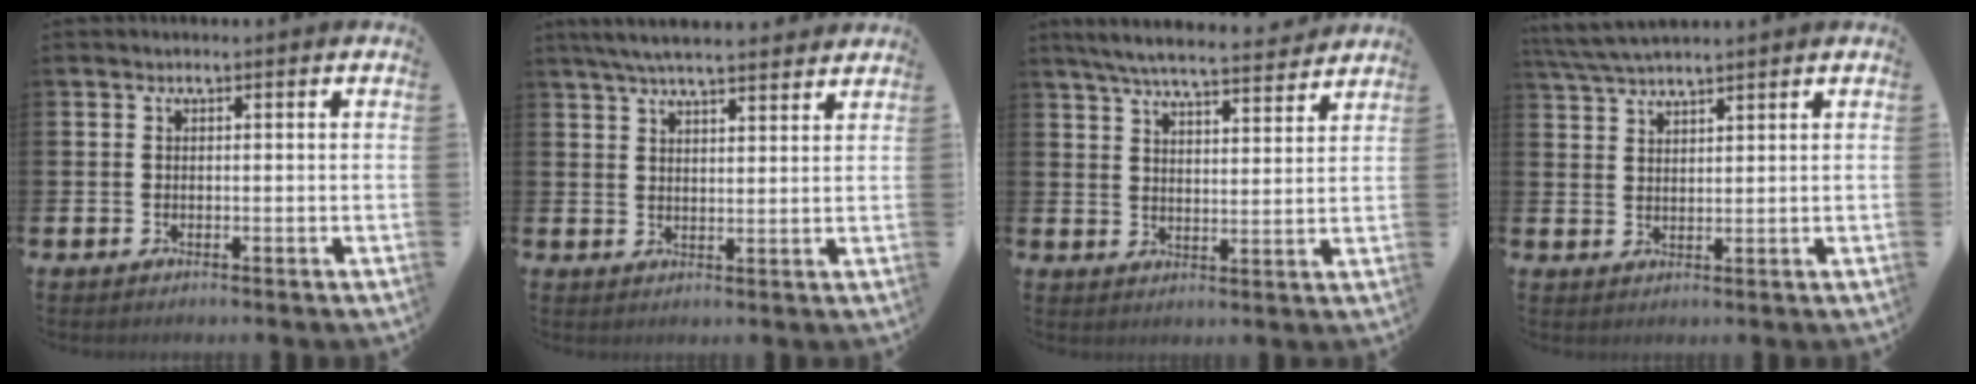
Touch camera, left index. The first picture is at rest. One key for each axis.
{"total": 5.7, "fx": 5.4, "fy": 0.7, "fz": 1.9, "tx": -0.049, "ty": -0.015, "tz": 0.098}
{"total": 6.7, "fx": 6.3, "fy": 0.7, "fz": 2.0, "tx": -0.048, "ty": -0.041, "tz": 0.110}
{"total": 4.4, "fx": 4.1, "fy": 0.3, "fz": 1.4, "tx": -0.044, "ty": -0.009, "tz": 0.078}